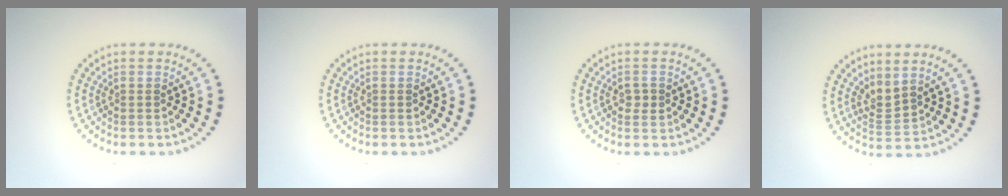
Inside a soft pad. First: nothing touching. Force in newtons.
{"total": 0.0}
{"total": 1.0, "press": 1.0, "slide": 0.2}
{"total": 2.1, "press": 1.4, "slide": 1.6}